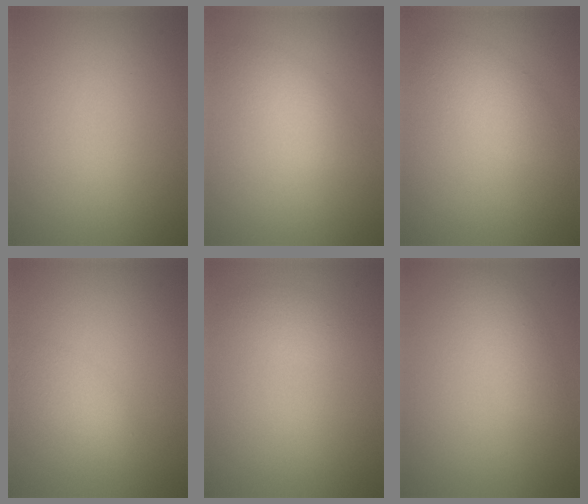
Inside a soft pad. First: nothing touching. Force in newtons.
{"total": 2.4, "press": 2.4, "slide": 0.0}
{"total": 2.7, "press": 2.6, "slide": 0.1}
{"total": 2.2, "press": 2.2, "slide": 0.1}
{"total": 1.1, "press": 1.1, "slide": 0.1}
{"total": 2.5, "press": 2.5, "slide": 0.0}